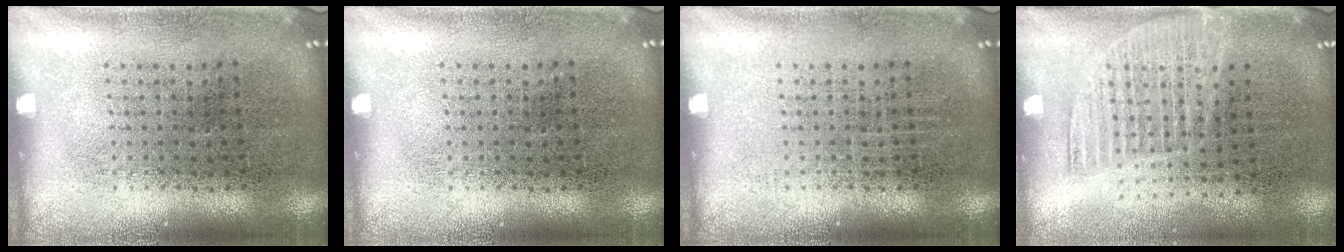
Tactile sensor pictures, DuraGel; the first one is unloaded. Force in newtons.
{"total": 0.0}
{"total": 0.0}
{"total": 1.3, "press": 1.2, "slide": 0.7}